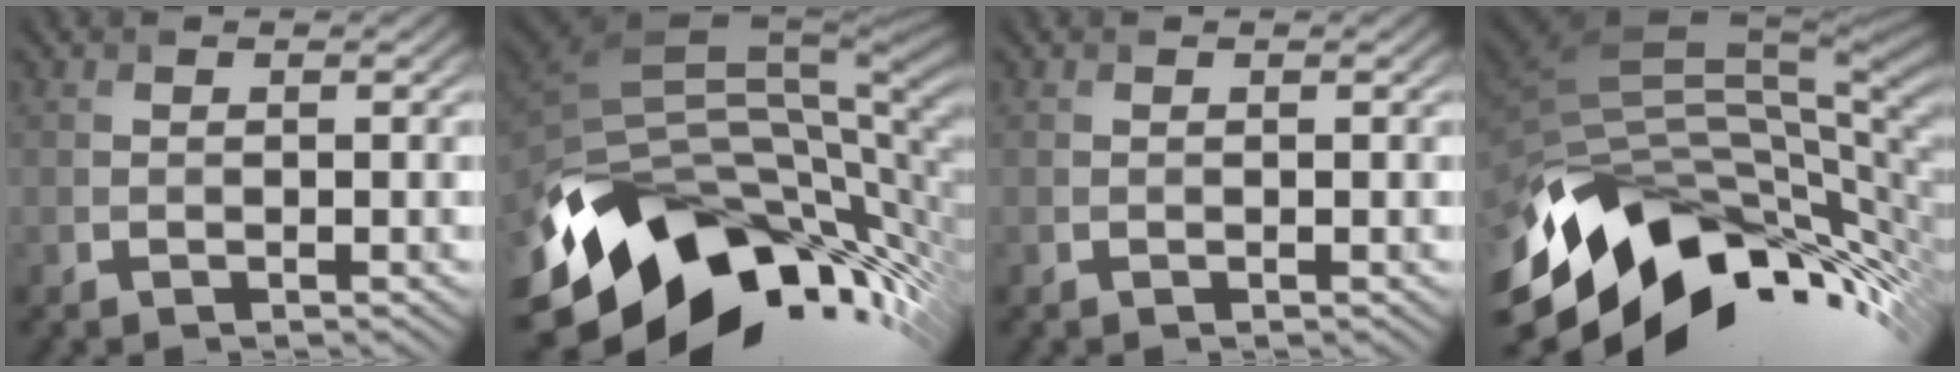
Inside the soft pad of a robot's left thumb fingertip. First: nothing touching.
{"total": 17.8, "force": [-6.6, 11.1, 12.2], "torque": [-0.254, -0.048, -0.105]}
{"total": 0.0}
{"total": 16.3, "force": [-7.1, 9.1, 11.6], "torque": [-0.241, -0.040, -0.117]}